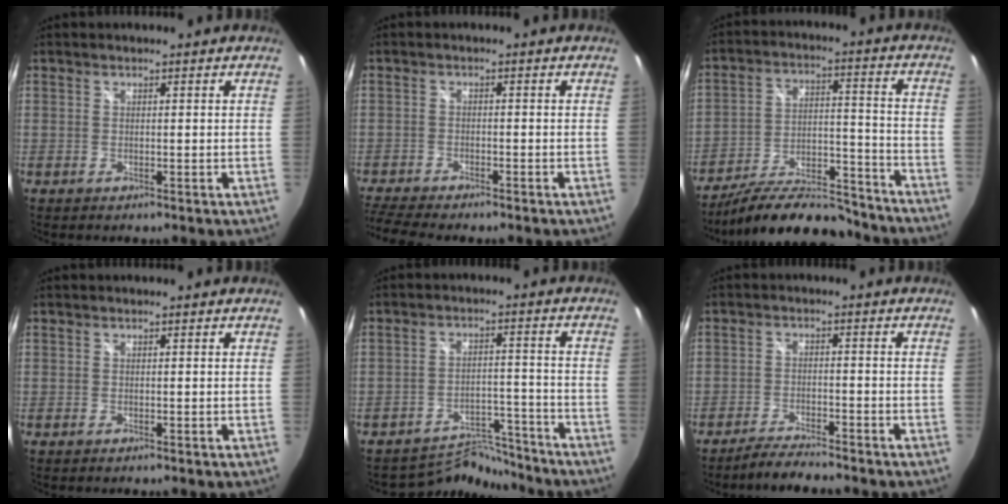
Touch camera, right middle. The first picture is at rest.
{"total": 7.7, "force": [-6.9, 1.0, 3.3], "torque": [-0.094, -0.023, -0.120]}
{"total": 18.4, "force": [-16.2, 4.9, 7.2], "torque": [-0.131, 0.008, -0.232]}
{"total": 0.0}
{"total": 8.2, "force": [-8.1, 1.5, -0.5], "torque": [-0.007, 0.021, -0.125]}
{"total": 5.3, "force": [-5.0, 0.3, 1.8], "torque": [-0.055, -0.004, -0.086]}